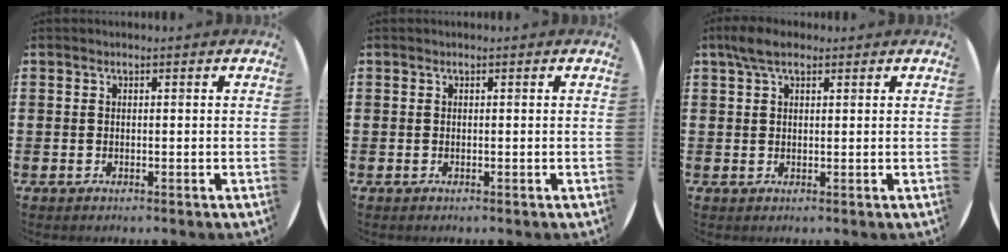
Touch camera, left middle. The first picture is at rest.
{"total": 0.0}
{"total": 3.5, "force": [2.4, 1.5, 2.2], "torque": [-0.040, 0.005, 0.041]}